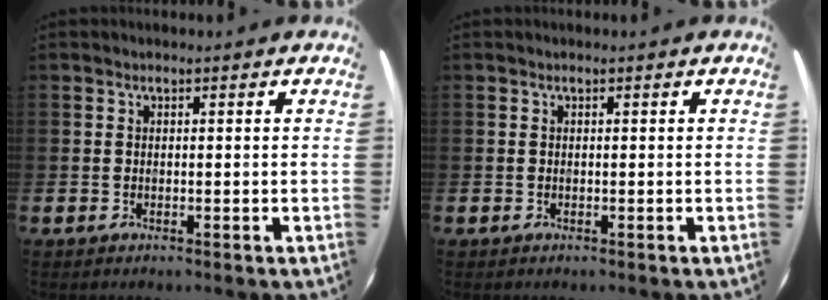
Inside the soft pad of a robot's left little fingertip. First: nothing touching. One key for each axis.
{"total": 0.0}